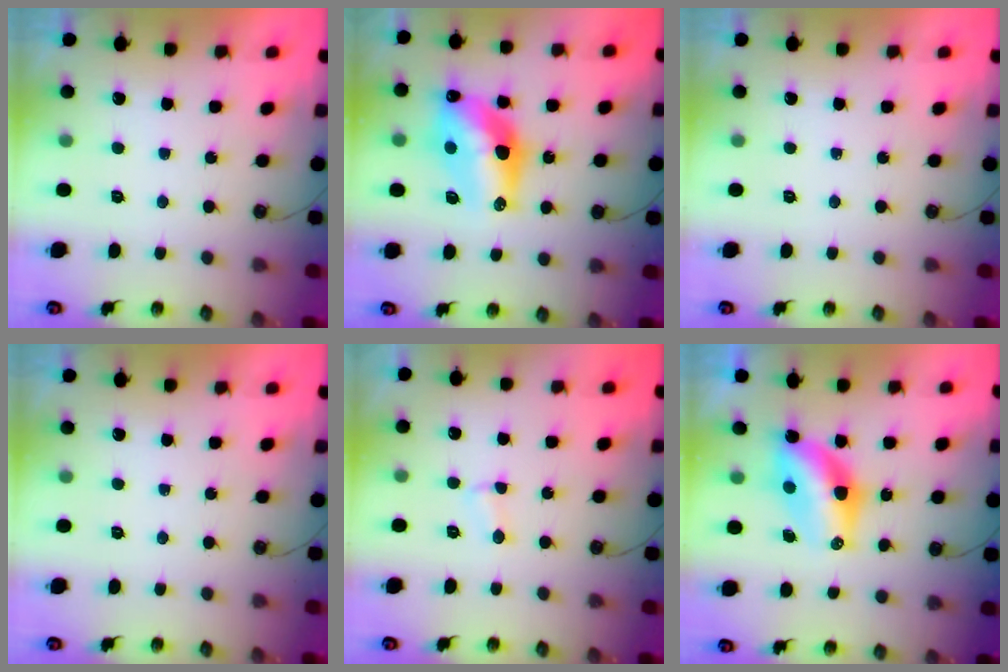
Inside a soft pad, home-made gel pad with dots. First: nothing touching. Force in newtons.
{"total": 14.7, "press": 14.6, "slide": 1.2}
{"total": 0.0}
{"total": 0.0}
{"total": 3.6, "press": 3.6, "slide": 0.4}
{"total": 10.4, "press": 9.4, "slide": 4.5}